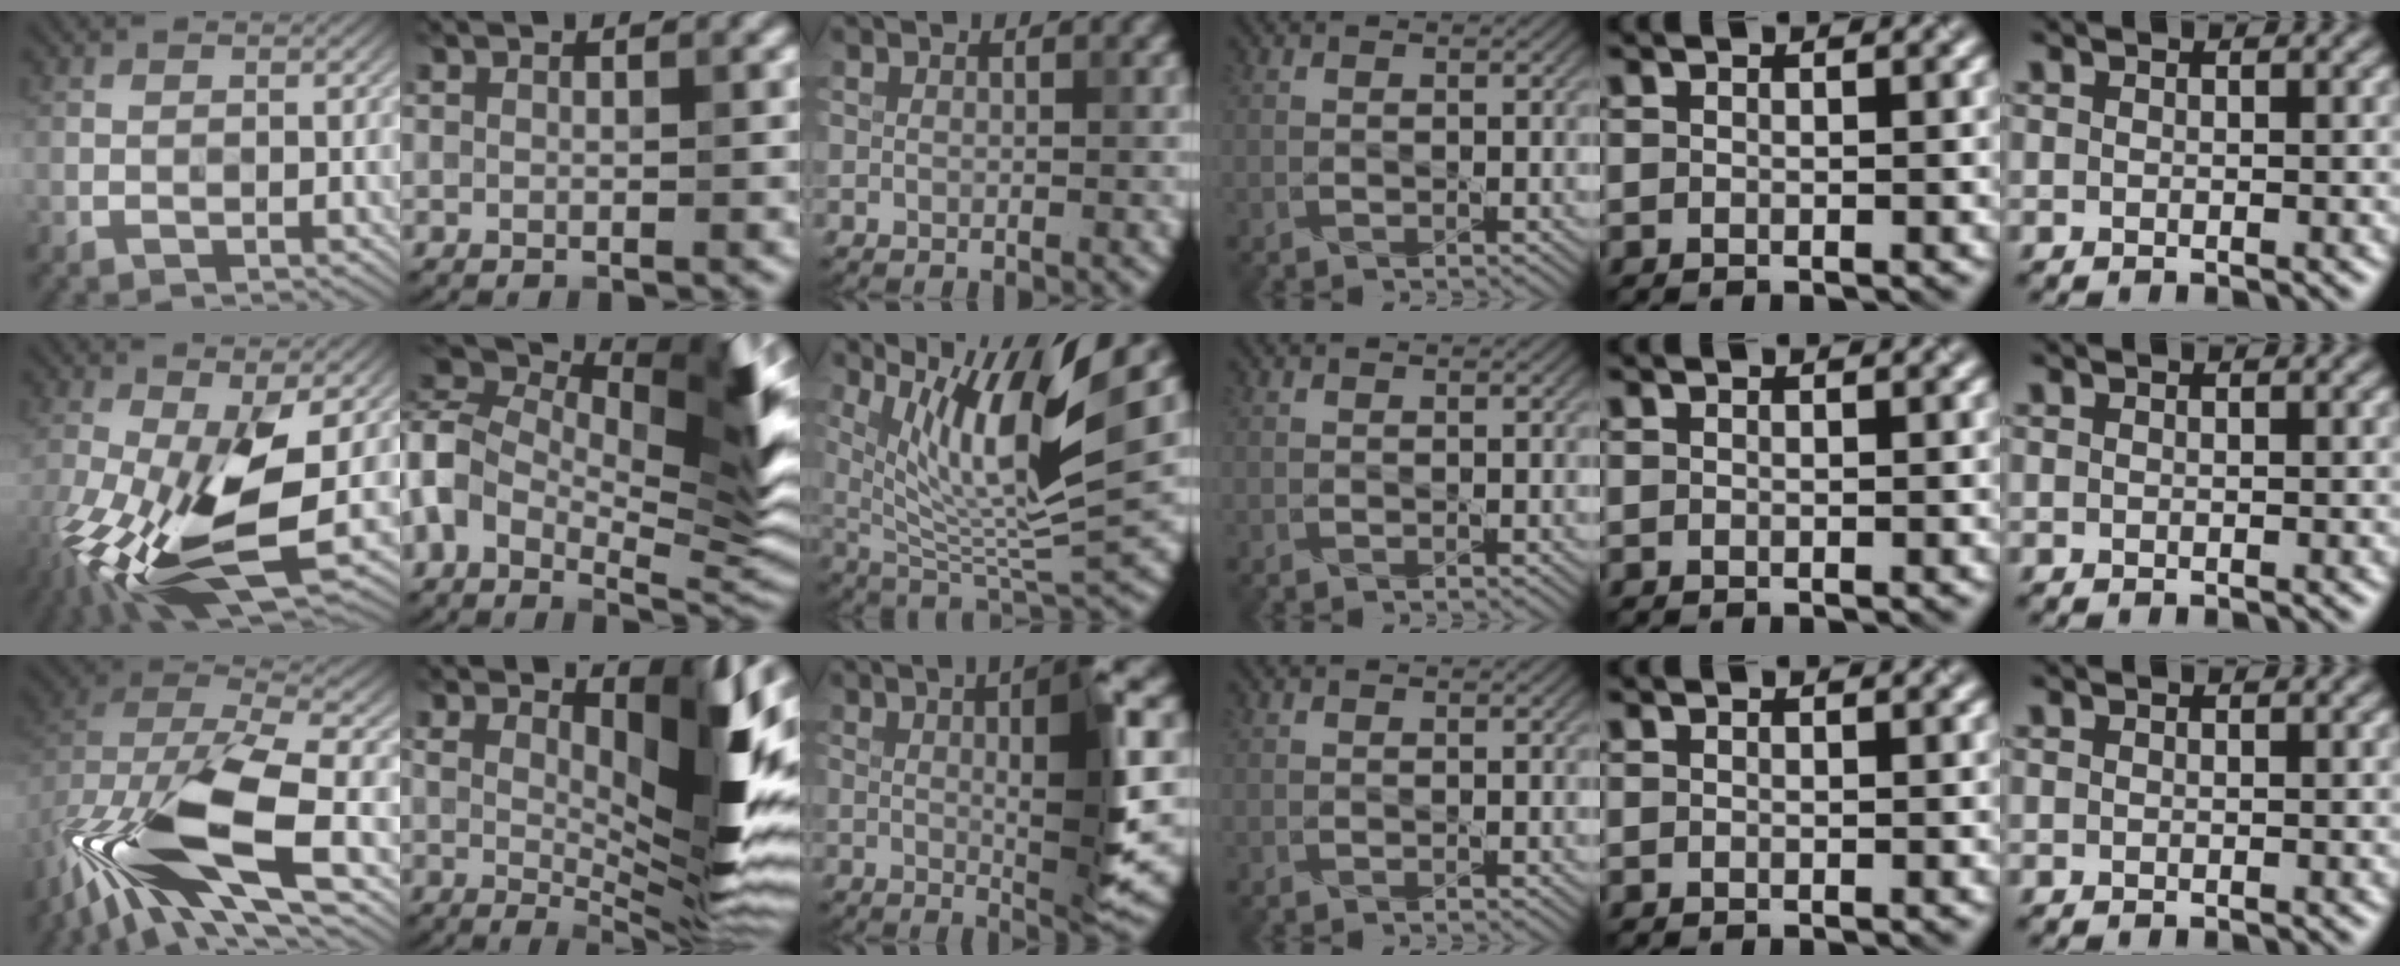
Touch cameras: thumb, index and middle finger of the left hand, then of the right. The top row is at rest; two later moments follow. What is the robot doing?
{"motion": "shake", "object": "box of matches"}